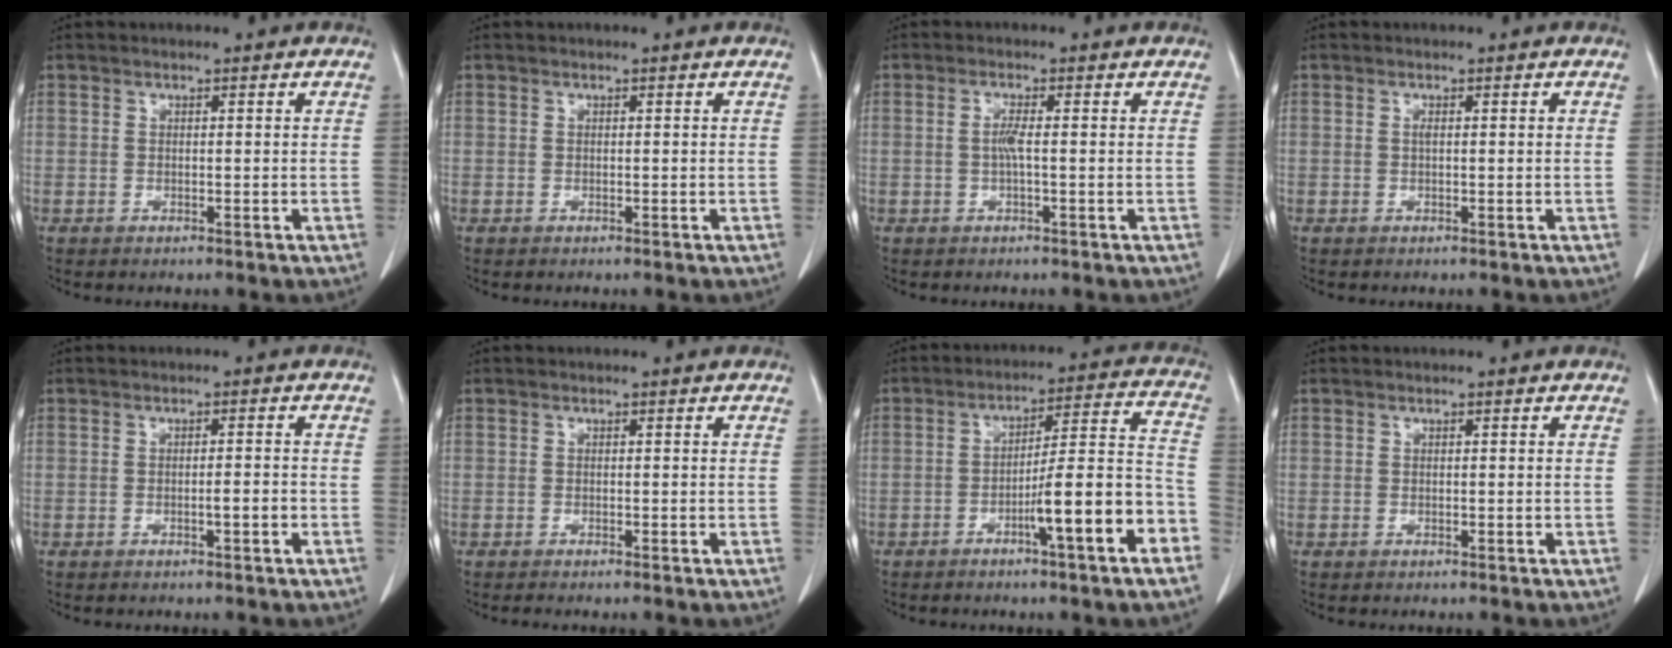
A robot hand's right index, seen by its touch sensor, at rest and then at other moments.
{"total": 0.0}
{"total": 1.9, "force": [-0.2, 0.0, 1.9], "torque": [-0.040, 0.001, -0.004]}
{"total": 0.9, "force": [0.1, 0.2, 0.9], "torque": [-0.016, 0.001, 0.002]}
{"total": 1.7, "force": [-0.7, 0.1, 1.5], "torque": [-0.025, 0.001, -0.011]}
{"total": 1.2, "force": [-1.0, -0.2, 0.6], "torque": [-0.006, 0.001, -0.013]}
{"total": 12.7, "force": [-5.7, 0.3, 11.4], "torque": [-0.161, 0.018, -0.086]}
{"total": 0.0}